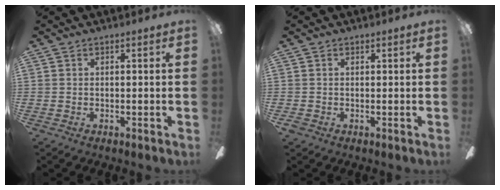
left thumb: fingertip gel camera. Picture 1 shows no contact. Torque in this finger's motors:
{"motor_torque": [-0.27, 0.21, 0.05, -0.18, 0.00]}